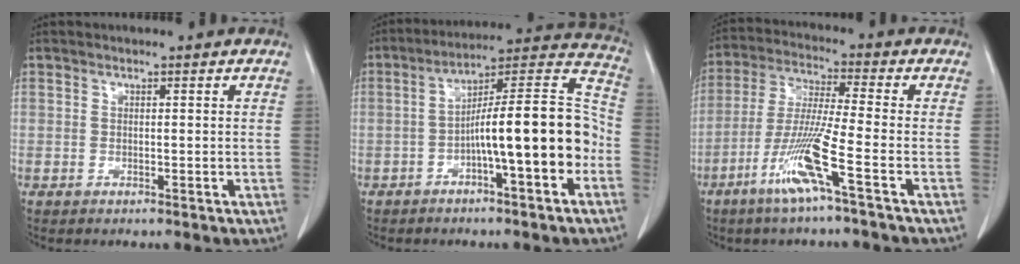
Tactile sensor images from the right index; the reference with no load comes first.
{"total": 16.3, "force": [-4.2, 1.7, 15.6], "torque": [-0.237, 0.037, -0.064]}
{"total": 10.4, "force": [-5.1, -1.1, 9.0], "torque": [-0.184, -0.014, -0.102]}